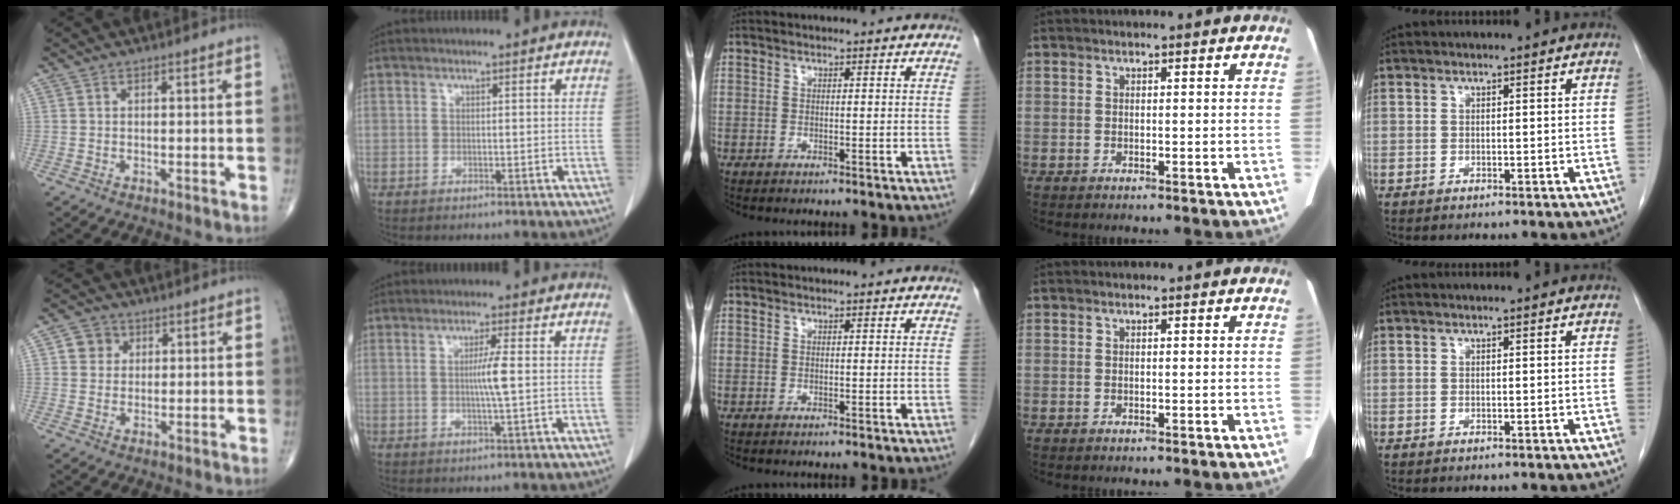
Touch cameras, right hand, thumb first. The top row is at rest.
{"thumb": {"total": 4.1, "force": [1.3, 3.7, 1.1], "torque": [0.003, 0.000, 0.016]}, "index": {"total": 3.5, "force": [0.0, -0.6, 3.4], "torque": [-0.064, -0.004, -0.001]}}